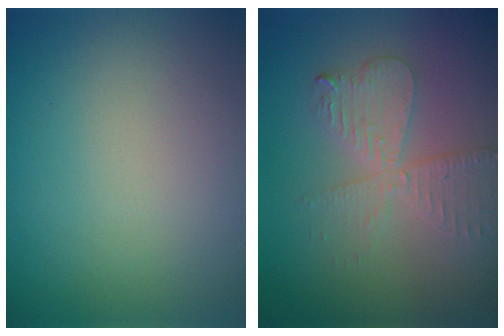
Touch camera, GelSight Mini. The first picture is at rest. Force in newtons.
{"total": 4.0, "press": 3.5, "slide": 2.0}